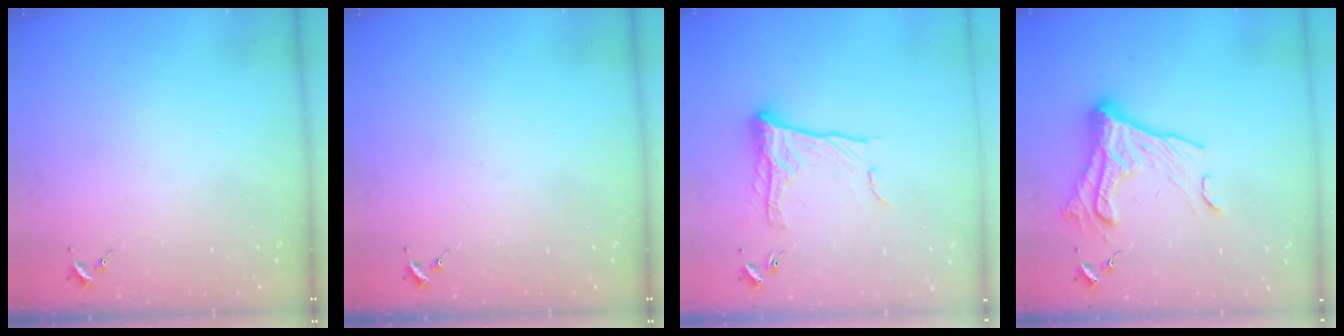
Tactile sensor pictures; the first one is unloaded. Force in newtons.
{"total": 0.0}
{"total": 14.6, "press": 14.5, "slide": 1.0}
{"total": 15.9, "press": 15.9, "slide": 1.0}